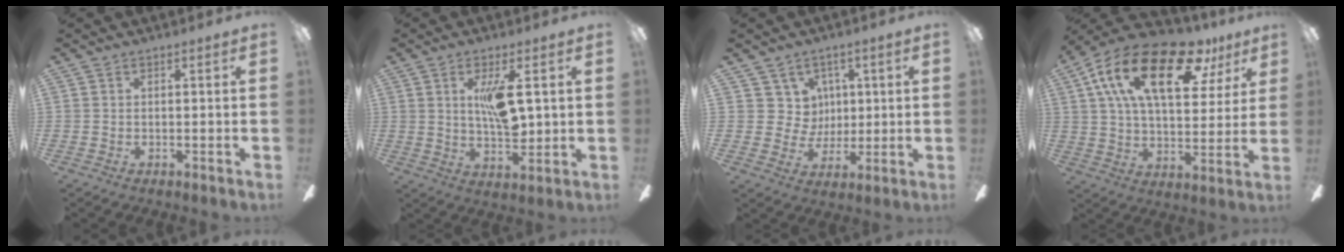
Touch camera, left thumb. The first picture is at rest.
{"total": 9.2, "force": [2.5, 3.4, 8.2], "torque": [-0.145, -0.009, 0.037]}
{"total": 7.4, "force": [2.8, 6.9, 0.5], "torque": [-0.013, -0.015, 0.056]}
{"total": 23.0, "force": [11.6, 10.4, 16.9], "torque": [-0.298, -0.034, 0.192]}